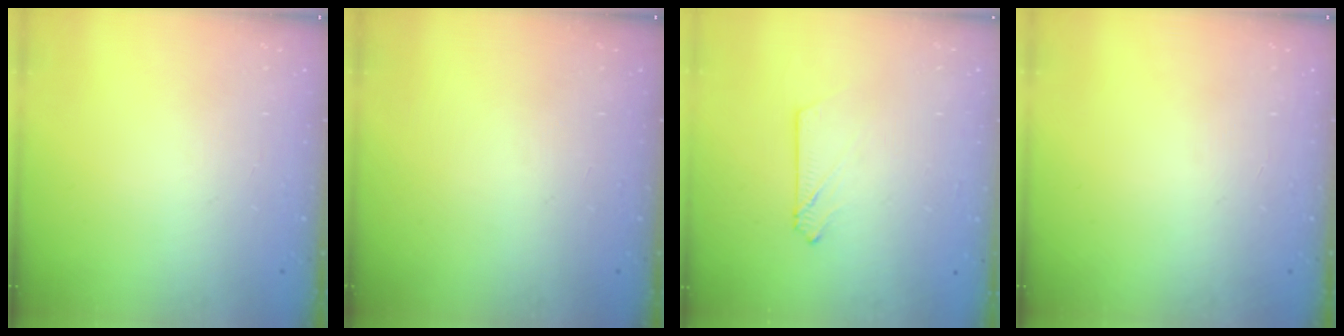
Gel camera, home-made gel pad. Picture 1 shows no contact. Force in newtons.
{"total": 0.0}
{"total": 3.0, "press": 3.0, "slide": 0.4}
{"total": 0.0}